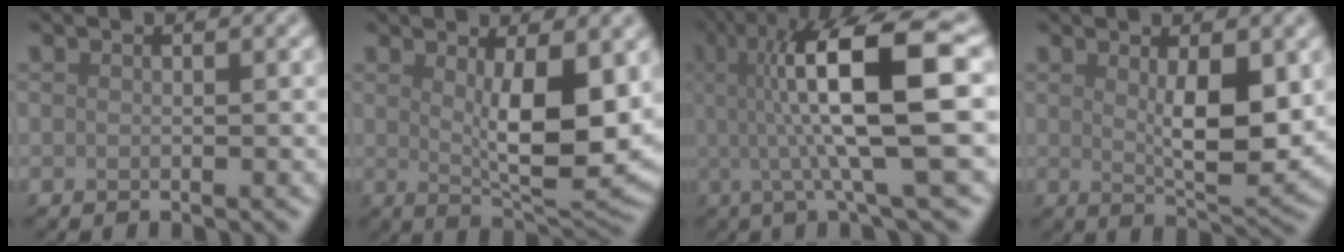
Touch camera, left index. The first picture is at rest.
{"total": 7.6, "force": [1.2, 2.3, 7.2], "torque": [-0.113, -0.016, 0.028]}
{"total": 11.8, "force": [1.4, 2.6, 11.4], "torque": [-0.160, 0.013, 0.020]}
{"total": 5.1, "force": [1.0, 1.6, 4.7], "torque": [-0.078, -0.010, 0.022]}